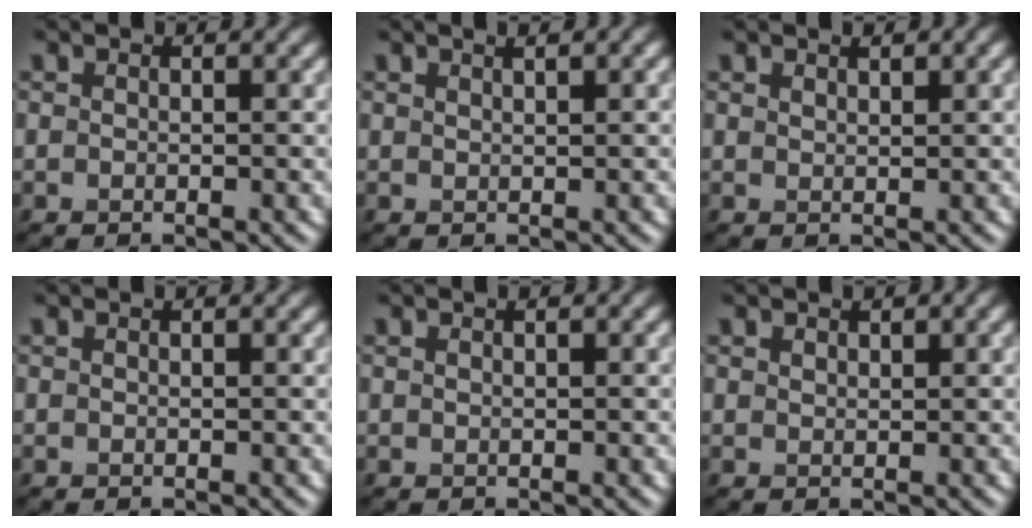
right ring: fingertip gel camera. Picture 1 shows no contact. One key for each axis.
{"total": 1.6, "fx": 1.0, "fy": 0.4, "fz": 1.2, "tx": -0.011, "ty": 0.001, "tz": 0.012}
{"total": 1.3, "fx": 0.9, "fy": 0.5, "fz": 0.8, "tx": -0.013, "ty": 0.002, "tz": 0.016}
{"total": 0.0}
{"total": 0.6, "fx": 0.3, "fy": 0.2, "fz": 0.5, "tx": -0.009, "ty": 0.005, "tz": 0.004}
{"total": 1.0, "fx": 0.7, "fy": 0.5, "fz": 0.5, "tx": -0.009, "ty": 0.002, "tz": 0.013}